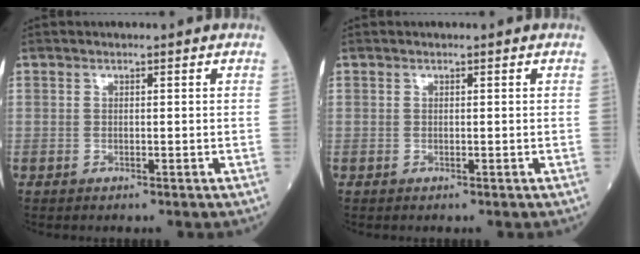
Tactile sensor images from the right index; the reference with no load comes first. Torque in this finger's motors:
{"motor_torque": [0.00, 0.00, 0.02, 0.01]}